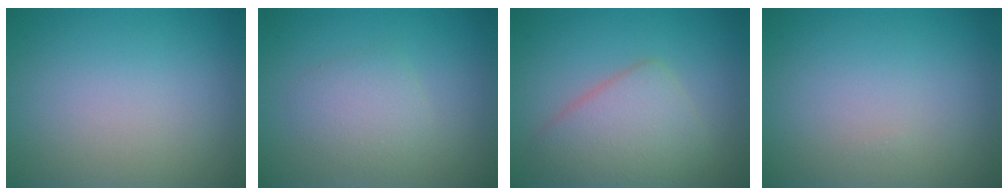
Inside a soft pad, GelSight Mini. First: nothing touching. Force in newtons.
{"total": 2.3, "press": 2.3, "slide": 0.1}
{"total": 4.8, "press": 4.8, "slide": 0.1}
{"total": 0.0}